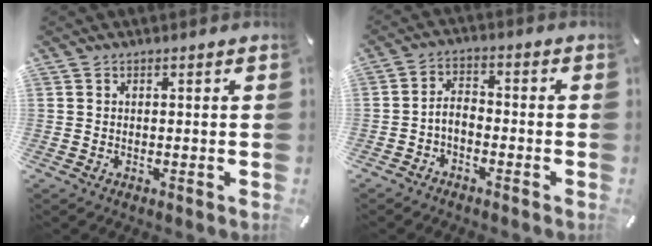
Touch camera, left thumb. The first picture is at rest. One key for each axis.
{"total": 3.8, "fx": -2.4, "fy": 2.1, "fz": 2.0, "tx": -0.049, "ty": 0.010, "tz": -0.051}